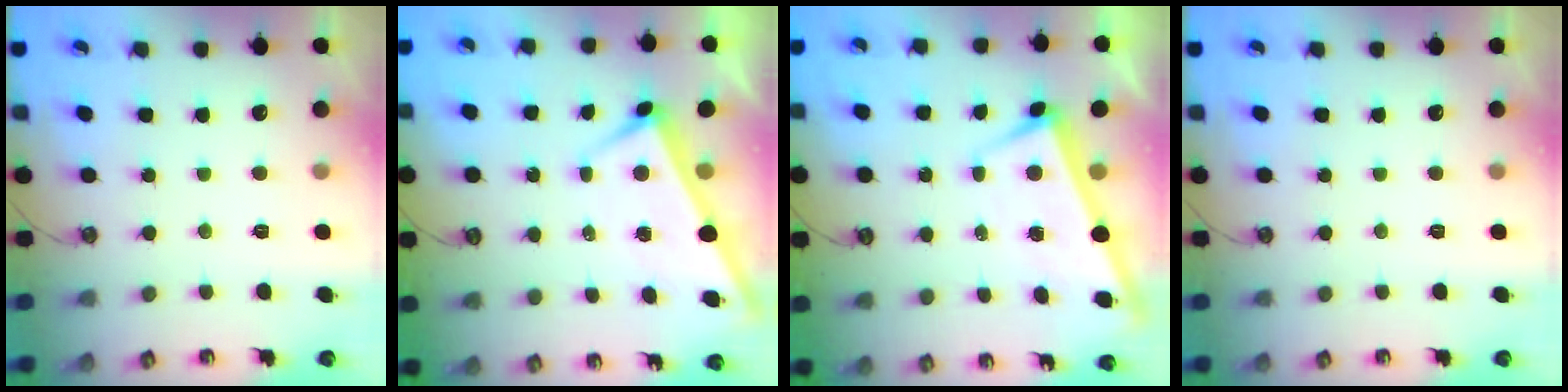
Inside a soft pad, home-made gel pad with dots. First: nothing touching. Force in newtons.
{"total": 2.9, "press": 2.9, "slide": 0.6}
{"total": 2.0, "press": 1.9, "slide": 0.6}
{"total": 0.0}